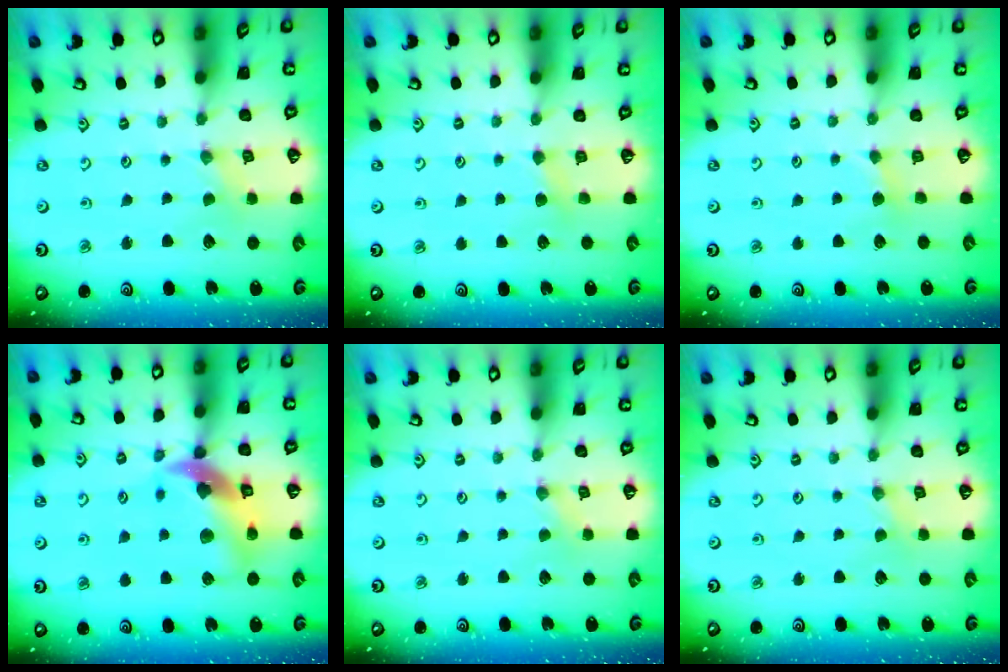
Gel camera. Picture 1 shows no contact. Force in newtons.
{"total": 3.6, "press": 3.6, "slide": 0.5}
{"total": 2.4, "press": 2.4, "slide": 0.3}
{"total": 13.7, "press": 13.6, "slide": 2.1}
{"total": 0.0}
{"total": 0.0}